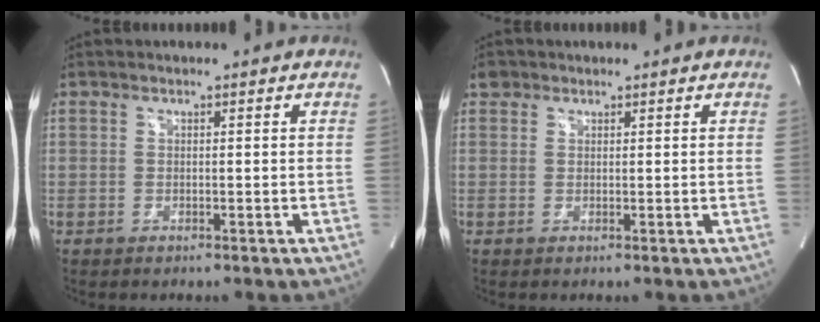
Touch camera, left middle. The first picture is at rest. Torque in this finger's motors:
{"motor_torque": [0.07, -0.02, -0.03, 0.00]}